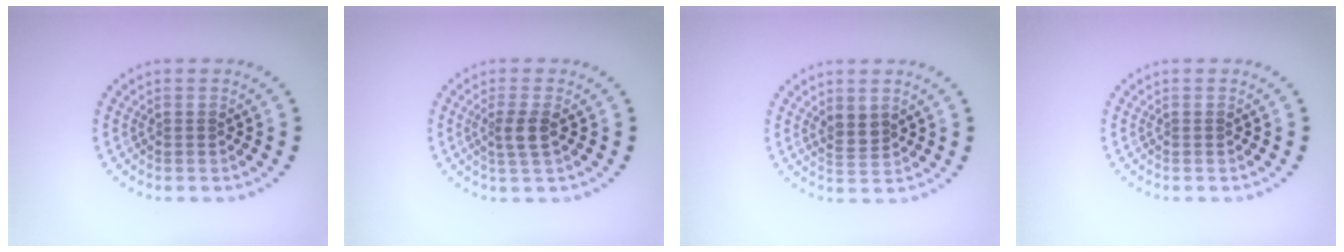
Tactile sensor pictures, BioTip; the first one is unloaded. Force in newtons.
{"total": 1.9, "press": 1.6, "slide": 1.0}
{"total": 1.8, "press": 1.5, "slide": 0.9}
{"total": 0.0}